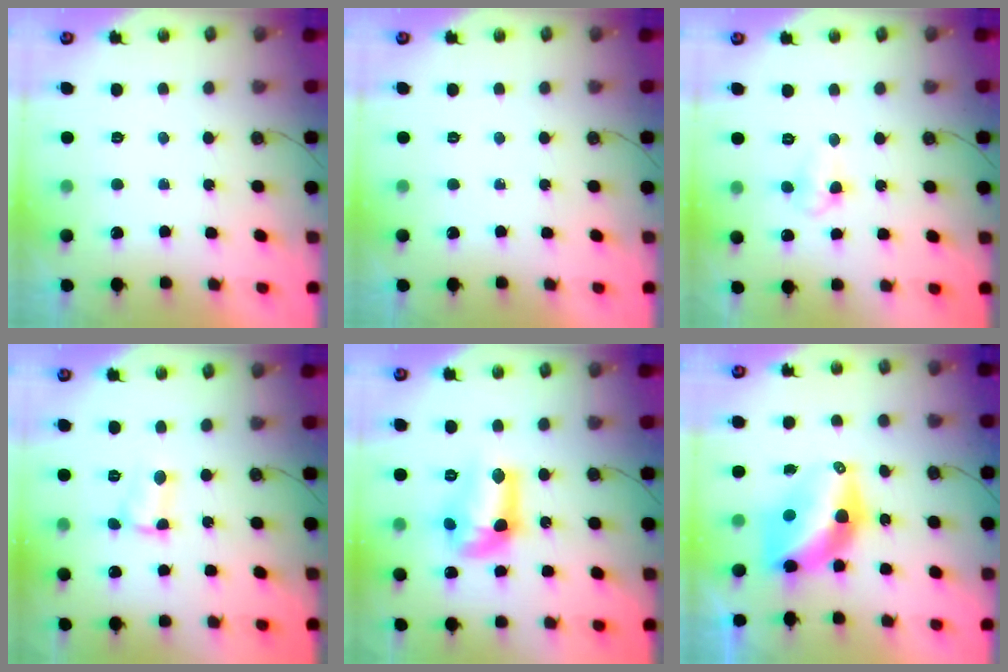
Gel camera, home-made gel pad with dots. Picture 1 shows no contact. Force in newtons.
{"total": 0.0}
{"total": 5.9, "press": 4.4, "slide": 3.8}
{"total": 2.1, "press": 2.1, "slide": 0.2}
{"total": 13.2, "press": 13.1, "slide": 1.0}
{"total": 9.5, "press": 9.5, "slide": 0.9}